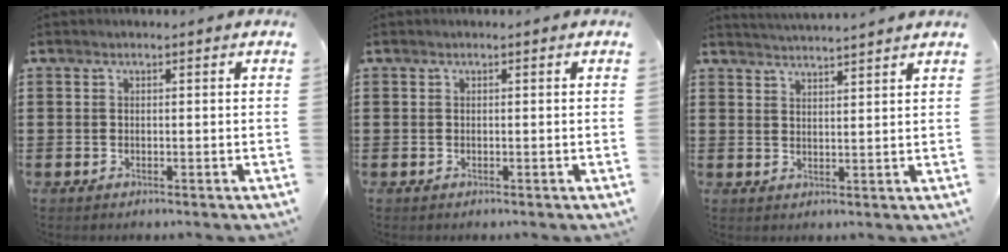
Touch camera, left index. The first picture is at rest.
{"total": 0.0}
{"total": 2.9, "force": [2.8, -0.8, 0.0], "torque": [-0.009, -0.014, 0.051]}